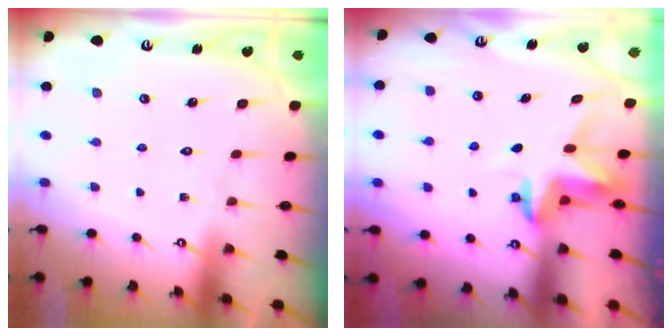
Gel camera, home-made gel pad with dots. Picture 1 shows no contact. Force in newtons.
{"total": 3.7, "press": 3.6, "slide": 0.3}